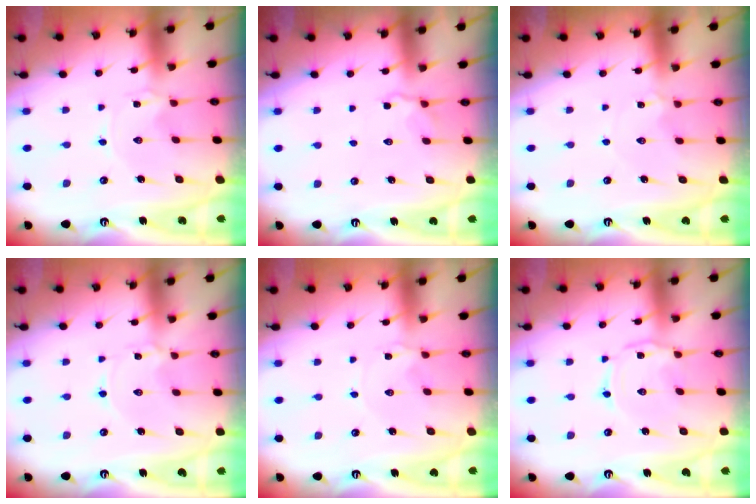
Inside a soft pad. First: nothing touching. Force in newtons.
{"total": 4.3, "press": 3.8, "slide": 1.9}
{"total": 1.2, "press": 1.2, "slide": 0.3}
{"total": 0.7, "press": 0.7, "slide": 0.1}
{"total": 0.8, "press": 0.8, "slide": 0.0}
{"total": 1.7, "press": 1.7, "slide": 0.4}